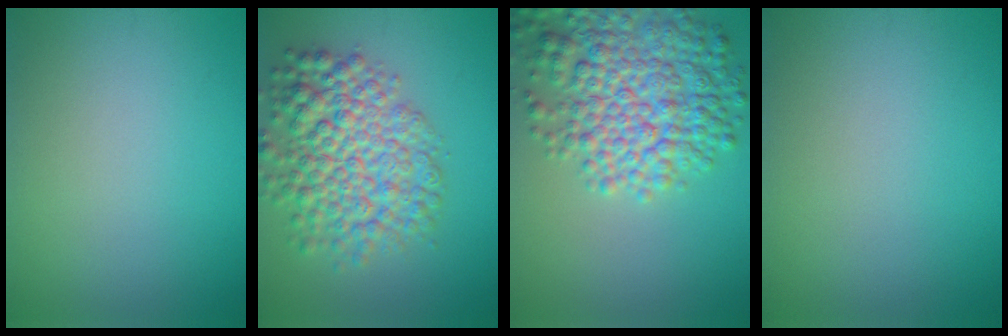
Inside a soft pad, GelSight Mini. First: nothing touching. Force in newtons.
{"total": 7.8, "press": 7.8, "slide": 0.3}
{"total": 8.1, "press": 8.1, "slide": 0.4}
{"total": 0.0}